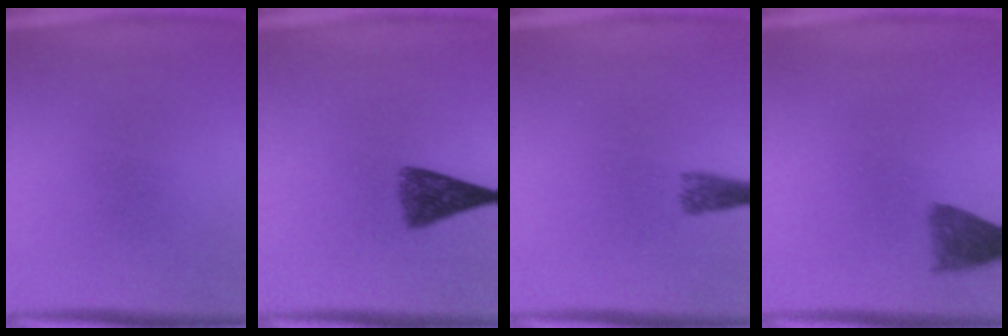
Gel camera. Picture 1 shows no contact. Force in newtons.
{"total": 6.1}
{"total": 2.7}
{"total": 3.8}